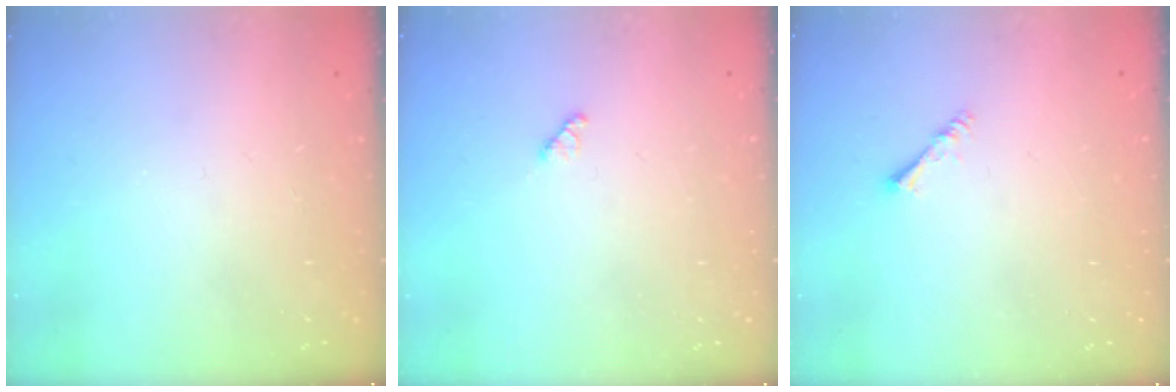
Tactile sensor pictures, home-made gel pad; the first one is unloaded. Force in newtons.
{"total": 2.9, "press": 2.9, "slide": 0.3}
{"total": 1.4, "press": 1.4, "slide": 0.3}